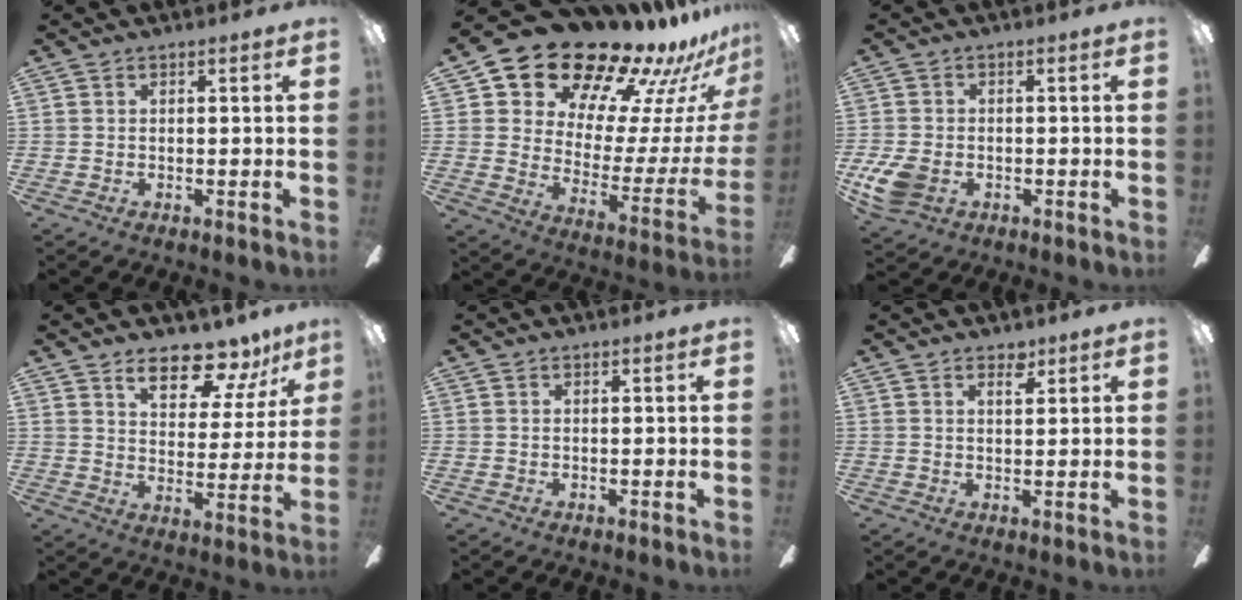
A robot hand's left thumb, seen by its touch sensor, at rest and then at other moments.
{"total": 20.9, "force": [18.9, 6.9, 5.9], "torque": [-0.112, -0.149, 0.336]}
{"total": 7.5, "force": [-2.4, 5.1, 4.8], "torque": [-0.112, 0.006, -0.042]}
{"total": 11.9, "force": [9.5, 4.8, 5.4], "torque": [-0.075, -0.064, 0.170]}
{"total": 0.0}
{"total": 3.1, "force": [2.2, 1.4, 1.6], "torque": [-0.013, -0.008, 0.035]}